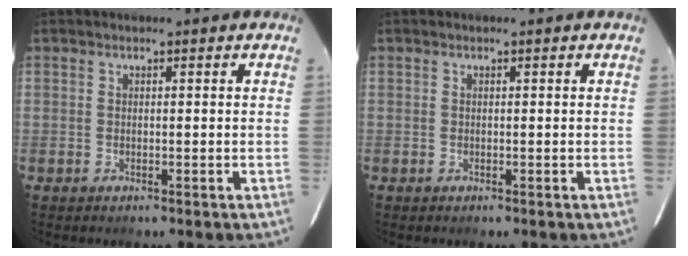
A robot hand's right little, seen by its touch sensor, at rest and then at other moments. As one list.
[{"total": 0.0}]